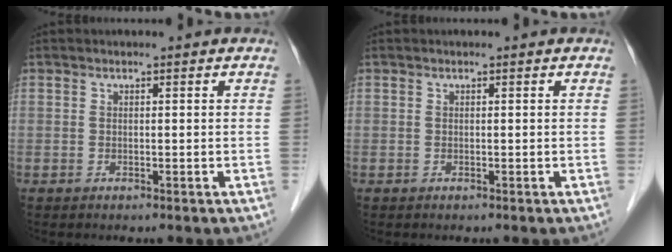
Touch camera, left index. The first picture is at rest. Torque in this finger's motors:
{"motor_torque": [-0.01, 0.00, 0.00, 0.00]}